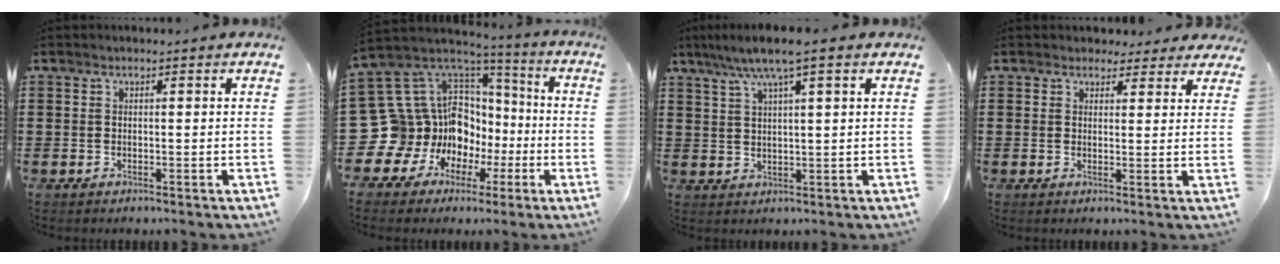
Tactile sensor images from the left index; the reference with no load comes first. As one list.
[{"total": 15.3, "force": [-3.7, 14.2, 4.3], "torque": [-0.140, -0.043, -0.023]}, {"total": 5.5, "force": [3.2, 0.2, 4.4], "torque": [-0.093, 0.000, 0.052]}, {"total": 2.8, "force": [2.5, 1.3, 0.4], "torque": [-0.009, -0.001, 0.044]}]